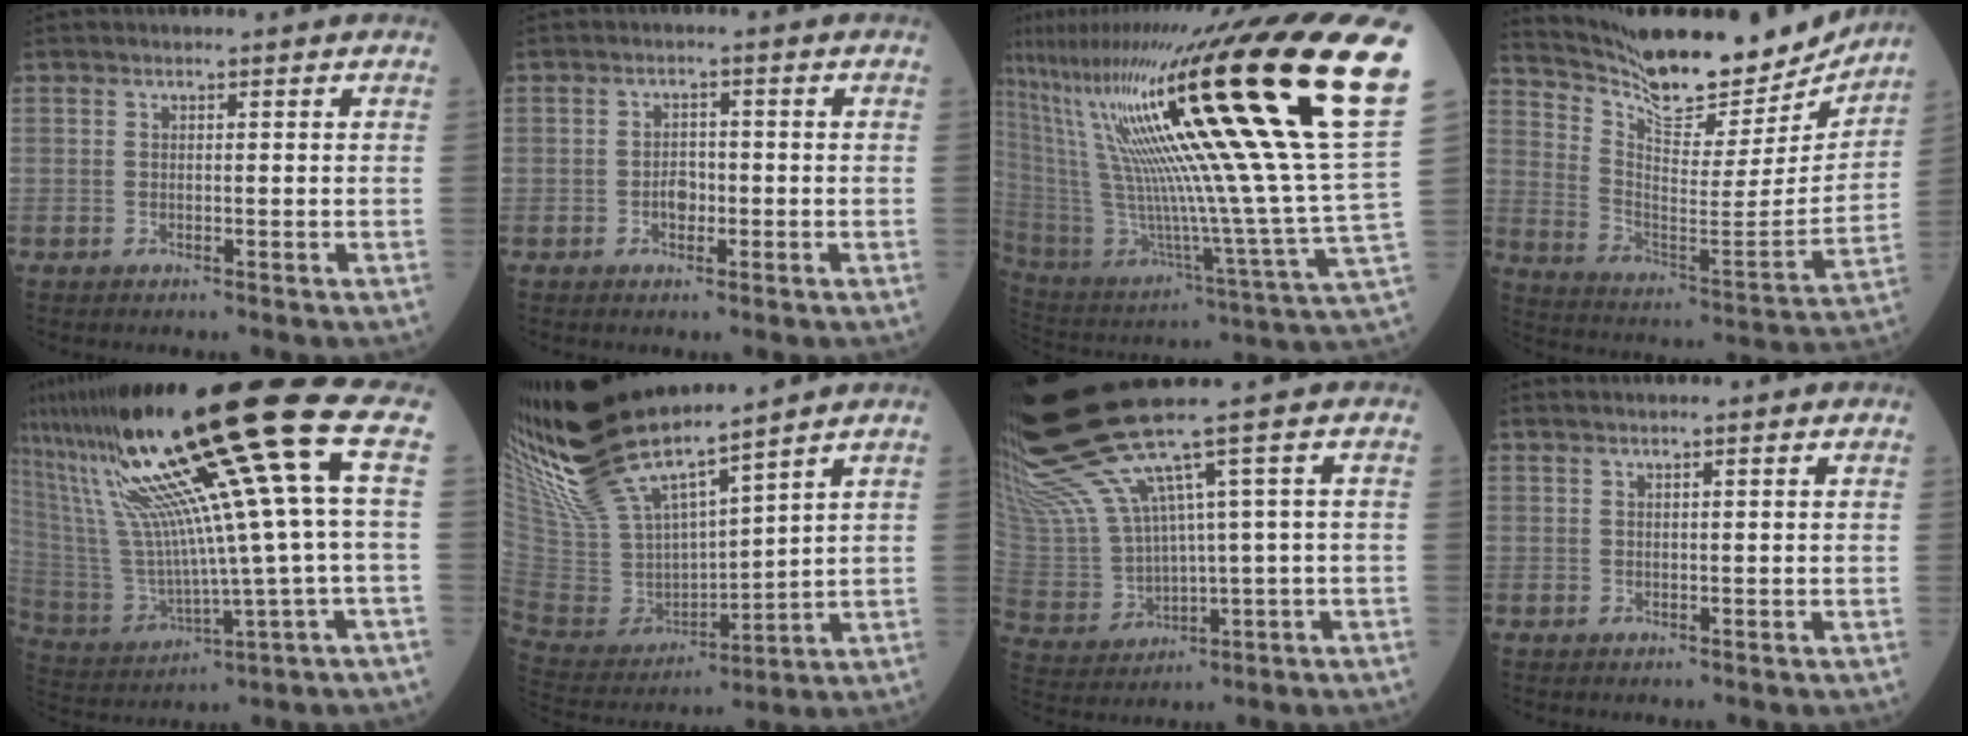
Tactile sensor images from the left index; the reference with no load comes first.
{"total": 2.3, "force": [-0.8, 1.5, 1.5], "torque": [-0.022, 0.006, -0.014]}
{"total": 36.7, "force": [18.2, -0.1, 31.9], "torque": [-0.485, 0.000, 0.304]}
{"total": 20.8, "force": [18.8, 4.6, 7.5], "torque": [-0.135, -0.036, 0.286]}
{"total": 23.3, "force": [10.0, -0.9, 21.1], "torque": [-0.366, 0.018, 0.173]}
{"total": 16.2, "force": [14.5, 1.1, 7.3], "torque": [-0.160, -0.010, 0.299]}
{"total": 11.8, "force": [8.3, -0.6, 8.3], "torque": [-0.186, 0.003, 0.182]}
{"total": 1.3, "force": [1.1, -0.3, 0.7], "torque": [-0.017, 0.015, 0.022]}